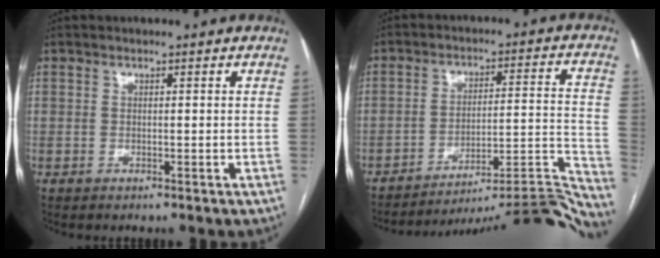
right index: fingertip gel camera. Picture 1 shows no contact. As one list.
[{"total": 23.7, "force": [-22.8, -0.6, 6.4], "torque": [-0.003, 0.027, -0.302]}]